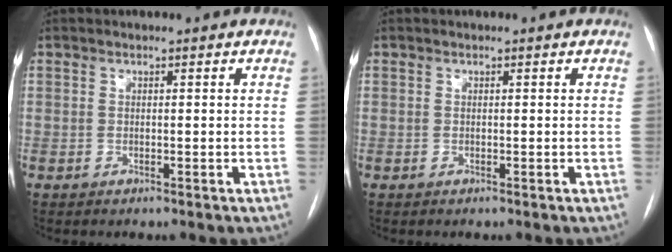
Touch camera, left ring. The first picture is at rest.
{"total": 0.0}